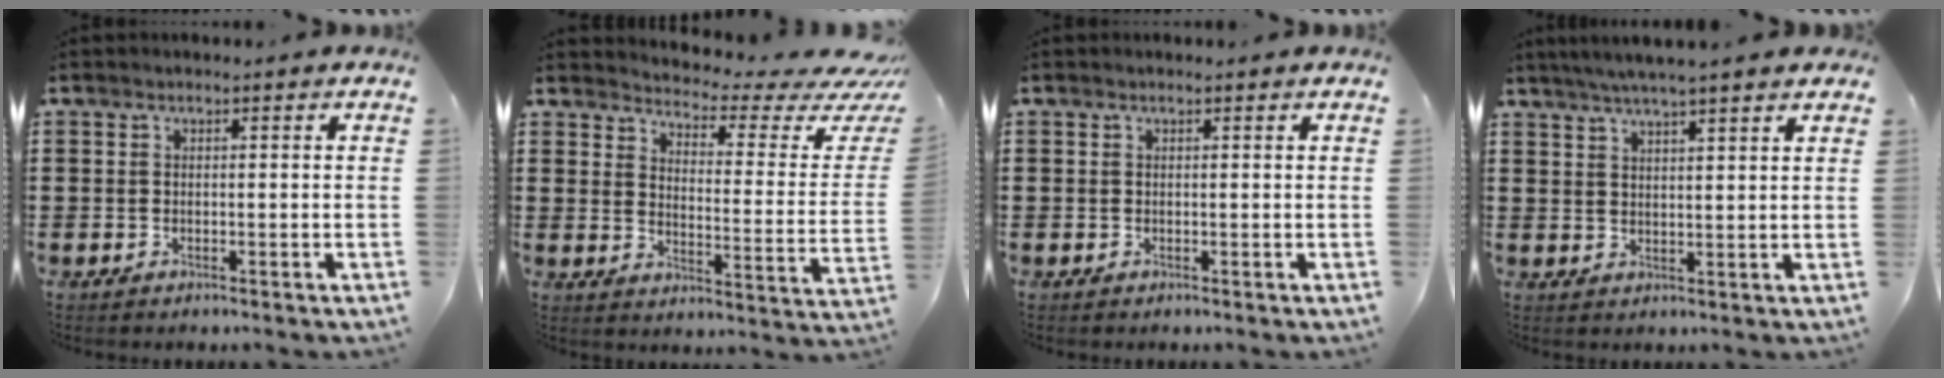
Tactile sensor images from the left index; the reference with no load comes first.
{"total": 3.3, "force": [2.9, 0.6, 1.5], "torque": [-0.034, -0.035, 0.039]}
{"total": 0.0}
{"total": 4.1, "force": [3.5, -0.3, 2.0], "torque": [-0.050, -0.010, 0.062]}